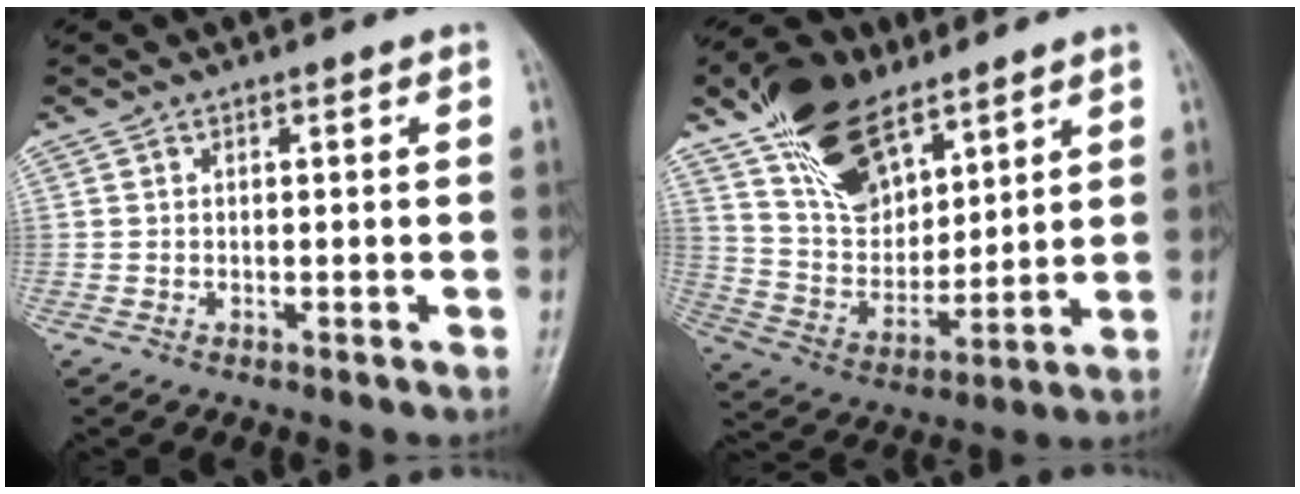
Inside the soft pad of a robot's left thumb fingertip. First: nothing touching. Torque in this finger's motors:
{"motor_torque": [0.60, 0.48, 1.29, -1.49, 0.43]}